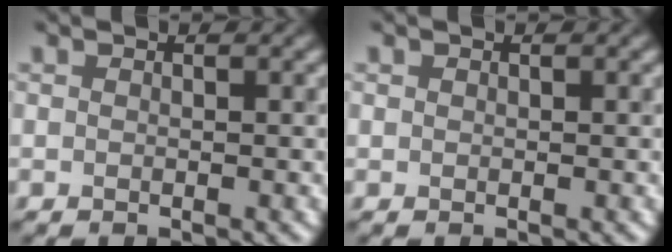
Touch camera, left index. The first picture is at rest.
{"total": 0.0}